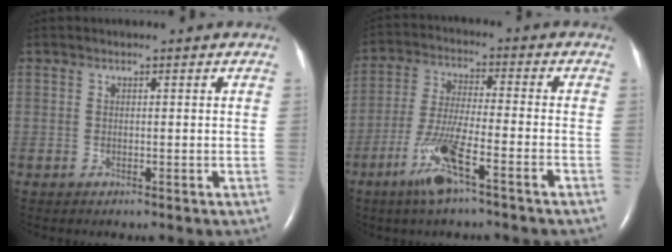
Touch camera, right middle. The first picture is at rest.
{"total": 9.2, "force": [-5.2, 0.3, 7.6], "torque": [-0.160, -0.011, -0.101]}